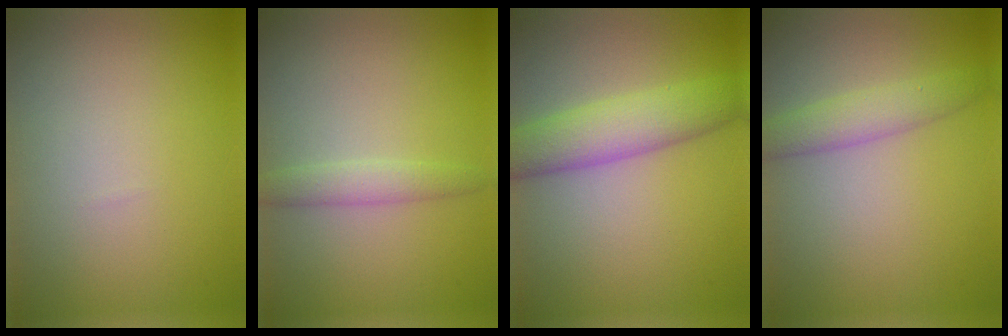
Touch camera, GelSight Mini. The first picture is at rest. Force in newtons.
{"total": 1.8, "press": 1.8, "slide": 0.1}
{"total": 4.7, "press": 4.7, "slide": 0.1}
{"total": 2.7, "press": 2.6, "slide": 0.2}